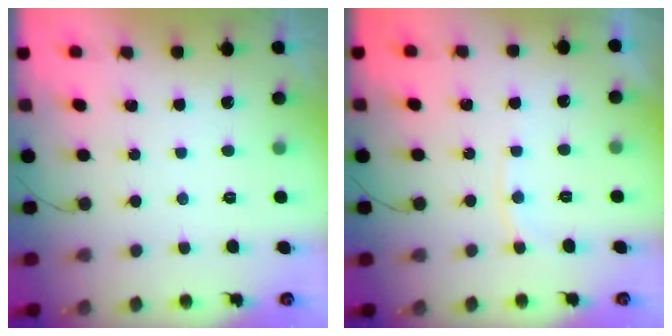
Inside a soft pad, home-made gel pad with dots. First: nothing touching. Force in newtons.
{"total": 5.1, "press": 5.1, "slide": 0.5}